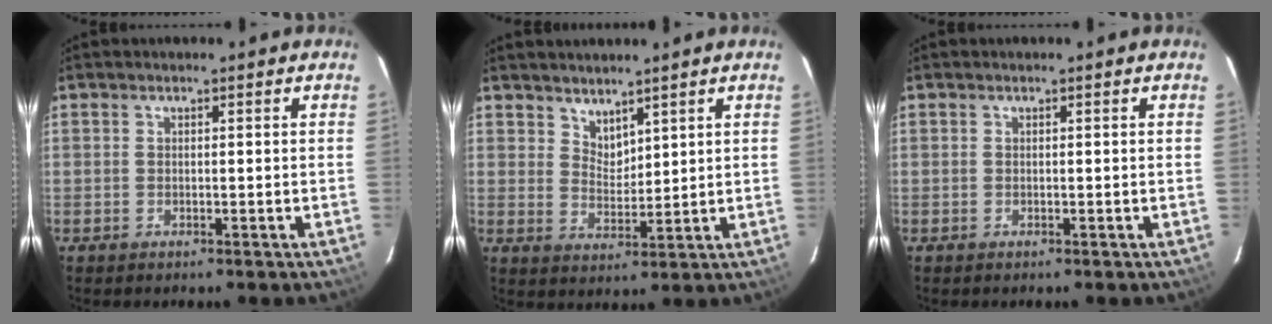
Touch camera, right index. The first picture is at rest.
{"total": 4.1, "force": [3.4, 1.8, 1.2], "torque": [-0.015, -0.004, 0.065]}
{"total": 0.0}